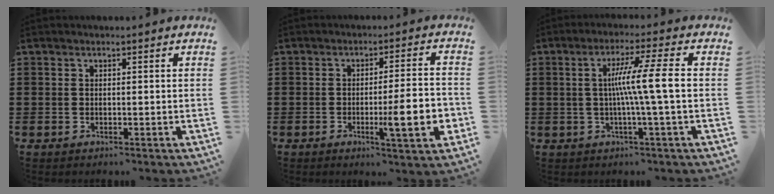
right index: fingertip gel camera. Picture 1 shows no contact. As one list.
[{"total": 9.7, "force": [-2.4, 1.4, 9.3], "torque": [-0.131, -0.010, -0.039]}, {"total": 7.8, "force": [-0.2, -0.9, 7.7], "torque": [-0.142, -0.001, -0.014]}]